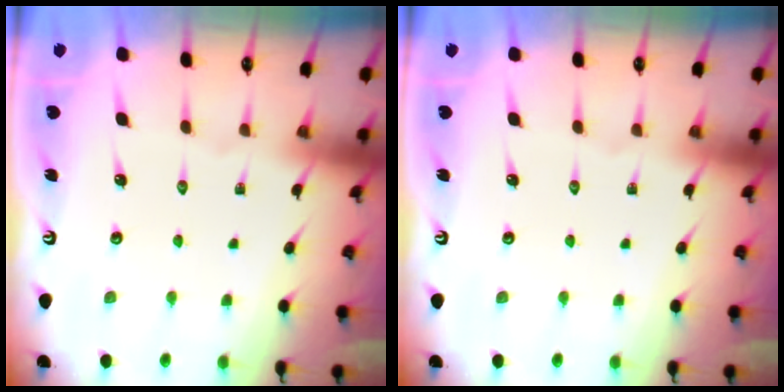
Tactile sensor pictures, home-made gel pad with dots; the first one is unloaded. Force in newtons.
{"total": 0.0}